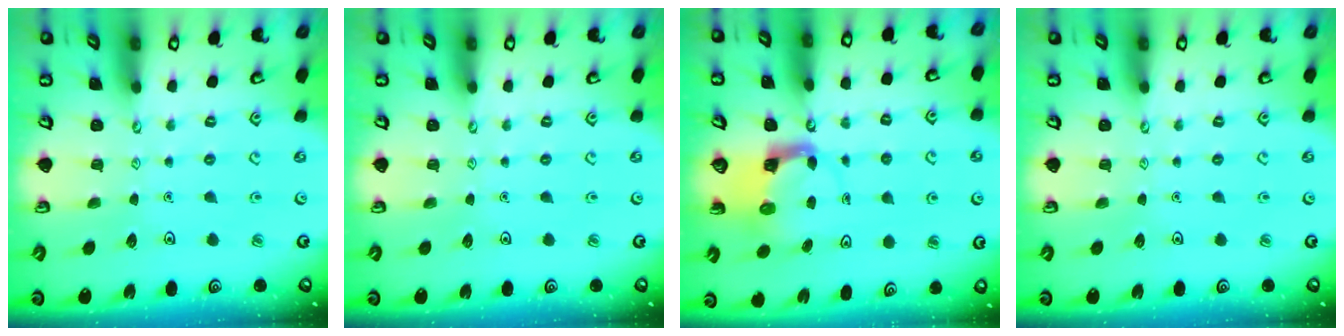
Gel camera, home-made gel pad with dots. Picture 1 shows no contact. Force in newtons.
{"total": 0.0}
{"total": 3.7, "press": 3.7, "slide": 0.5}
{"total": 0.0}